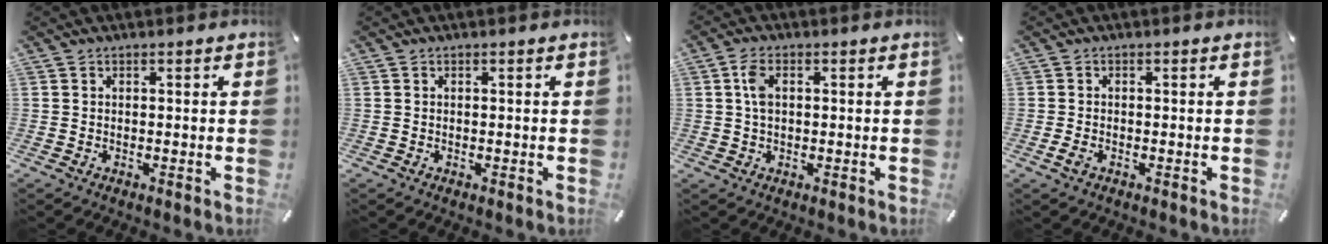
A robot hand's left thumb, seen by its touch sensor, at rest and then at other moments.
{"total": 0.0}
{"total": 4.0, "force": [0.8, 2.3, 3.1], "torque": [-0.065, 0.003, 0.008]}
{"total": 1.4, "force": [-0.8, 0.7, 0.9], "torque": [-0.022, 0.000, -0.016]}